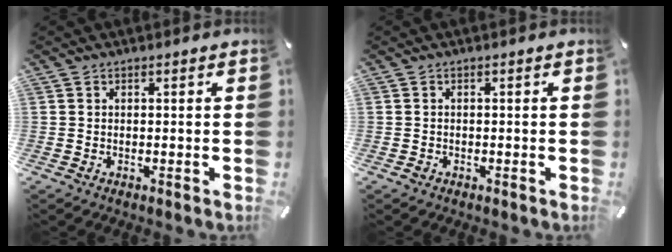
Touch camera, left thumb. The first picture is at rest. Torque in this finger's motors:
{"motor_torque": [0.06, 0.13, 0.10, 0.04, -0.01]}